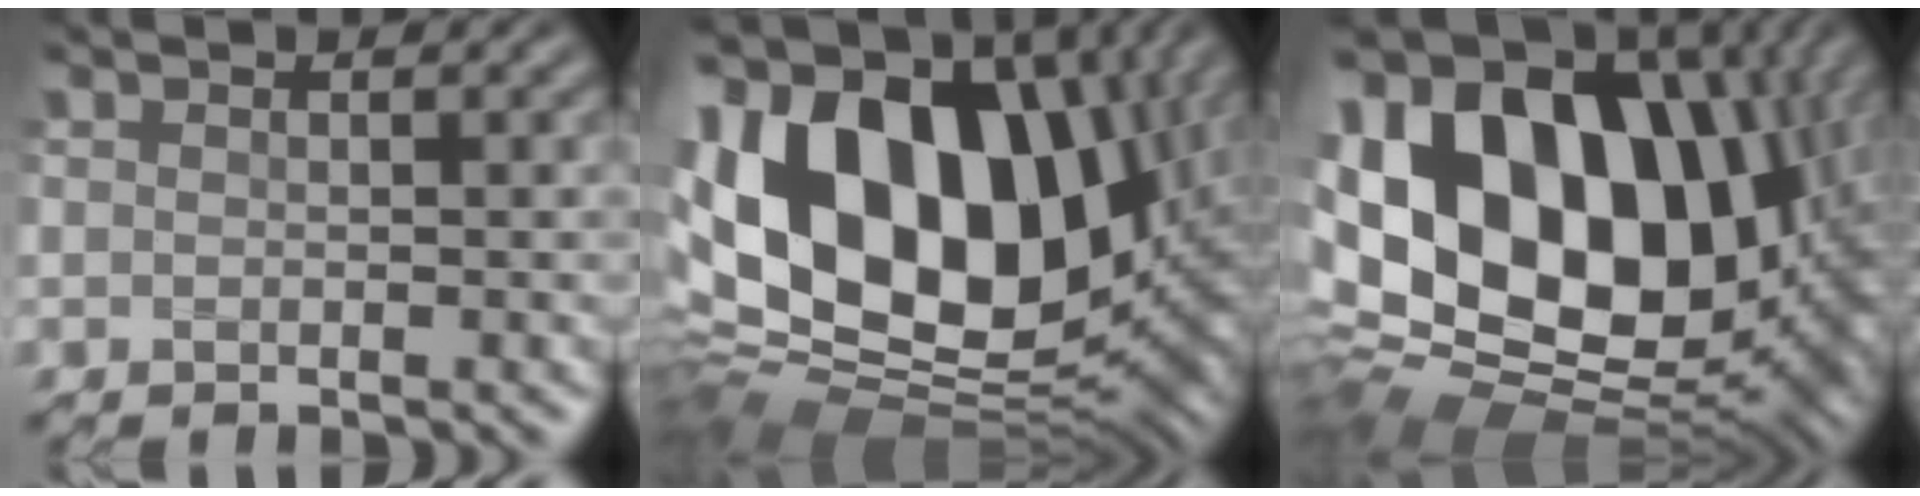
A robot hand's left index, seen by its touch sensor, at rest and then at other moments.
{"total": 18.4, "force": [4.0, 11.9, 13.4], "torque": [-0.257, 0.023, 0.078]}
{"total": 19.4, "force": [3.6, 12.7, 14.2], "torque": [-0.245, 0.020, 0.077]}